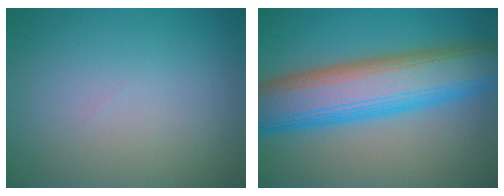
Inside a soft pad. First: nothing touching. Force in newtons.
{"total": 10.8, "press": 10.8, "slide": 0.4}